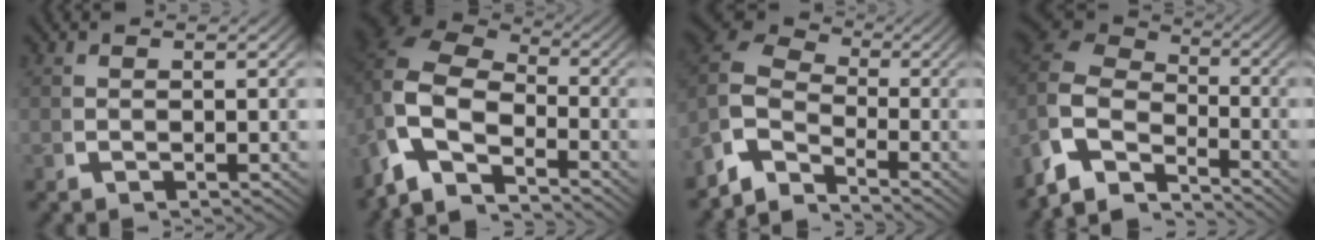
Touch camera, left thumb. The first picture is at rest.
{"total": 12.7, "force": [-1.2, 9.3, 8.5], "torque": [-0.173, -0.024, -0.031]}
{"total": 8.6, "force": [0.8, 6.6, 5.5], "torque": [-0.112, -0.009, 0.000]}
{"total": 10.8, "force": [-0.8, 8.0, 7.2], "torque": [-0.146, -0.018, -0.018]}